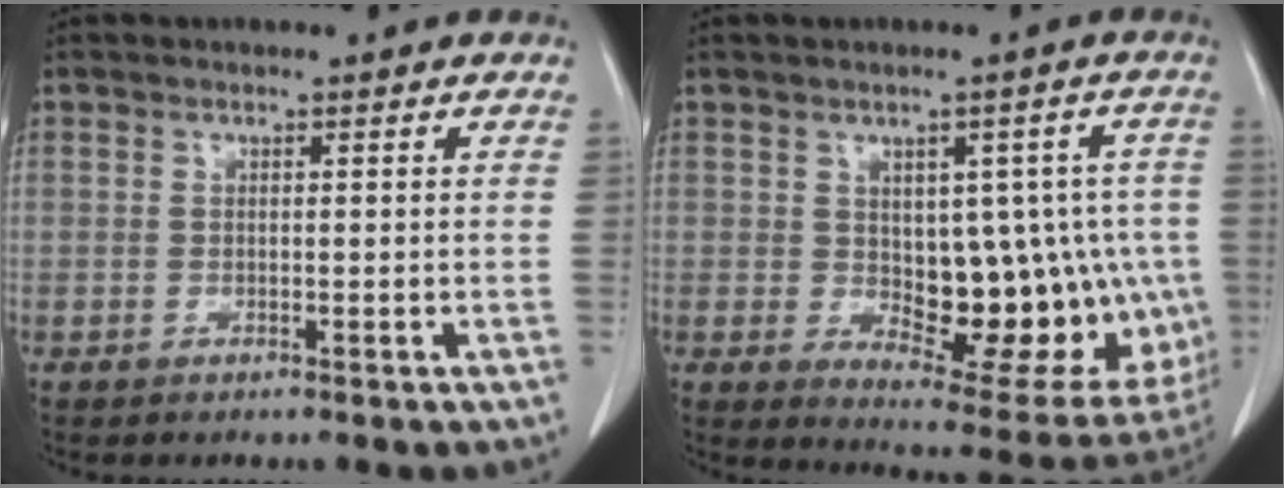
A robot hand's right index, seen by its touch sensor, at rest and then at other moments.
{"total": 17.1, "force": [-1.3, 8.7, 14.7], "torque": [-0.155, 0.010, 0.012]}